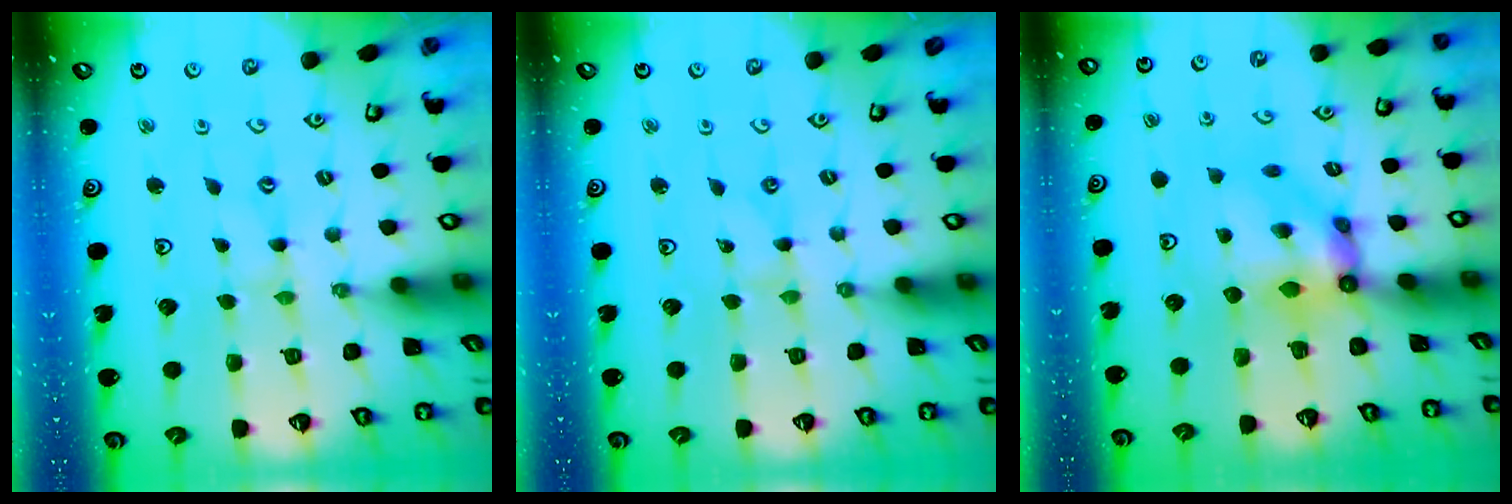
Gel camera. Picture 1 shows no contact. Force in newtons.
{"total": 0.0}
{"total": 7.3, "press": 7.2, "slide": 0.8}